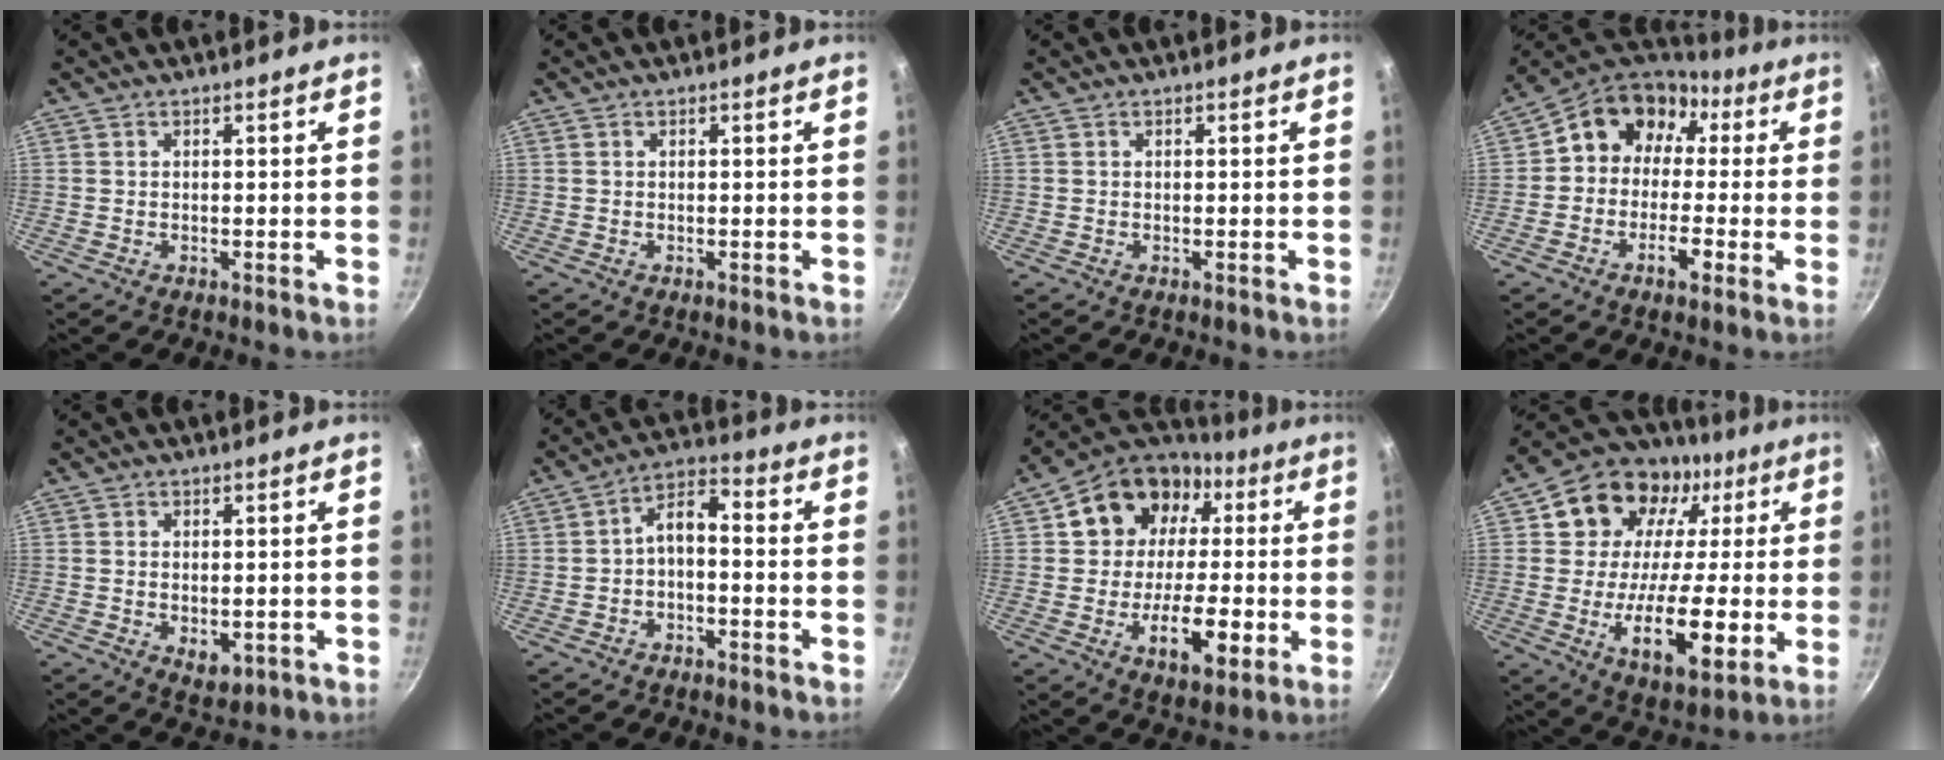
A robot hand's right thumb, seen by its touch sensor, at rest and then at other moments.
{"total": 0.0}
{"total": 0.0}
{"total": 13.5, "force": [1.0, 11.0, 7.7], "torque": [-0.096, 0.042, -0.001]}
{"total": 3.9, "force": [-0.6, 2.4, 3.0], "torque": [-0.041, -0.012, -0.003]}
{"total": 5.5, "force": [-1.8, 2.8, 4.3], "torque": [-0.075, 0.044, -0.034]}
{"total": 20.2, "force": [0.3, 15.8, 12.6], "torque": [-0.163, 0.036, 0.006]}
{"total": 22.6, "force": [0.9, 16.6, 15.3], "torque": [-0.221, 0.019, 0.017]}